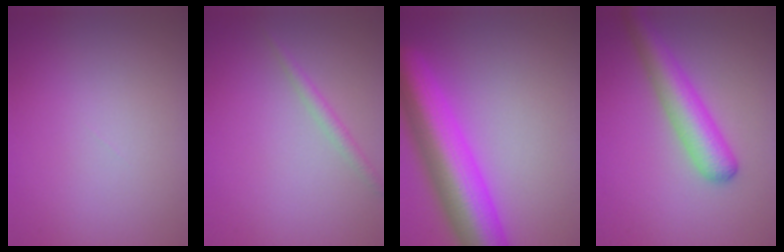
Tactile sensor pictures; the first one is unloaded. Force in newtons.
{"total": 1.3, "press": 1.3, "slide": 0.1}
{"total": 9.9, "press": 9.9, "slide": 0.4}
{"total": 4.8, "press": 4.8, "slide": 0.2}